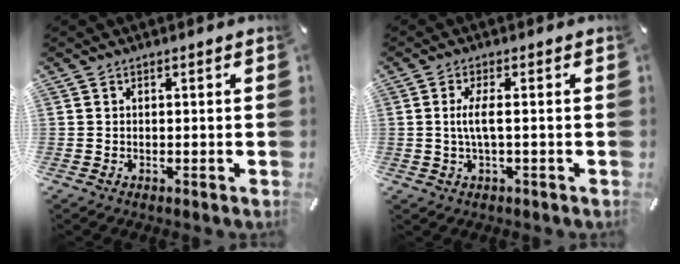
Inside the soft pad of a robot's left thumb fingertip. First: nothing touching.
{"total": 4.7, "force": [0.1, 1.3, 4.6], "torque": [-0.093, -0.002, -0.003]}